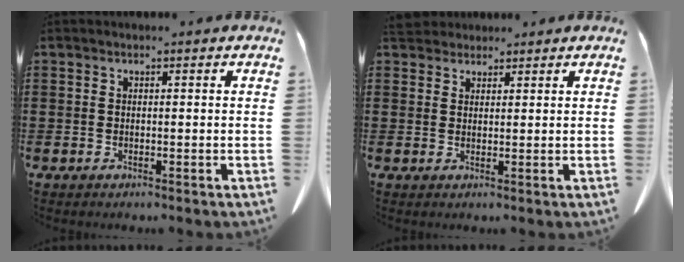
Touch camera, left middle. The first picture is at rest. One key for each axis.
{"total": 2.7, "fx": 2.5, "fy": 1.0, "fz": 0.4, "tx": -0.017, "ty": 0.002, "tz": 0.048}